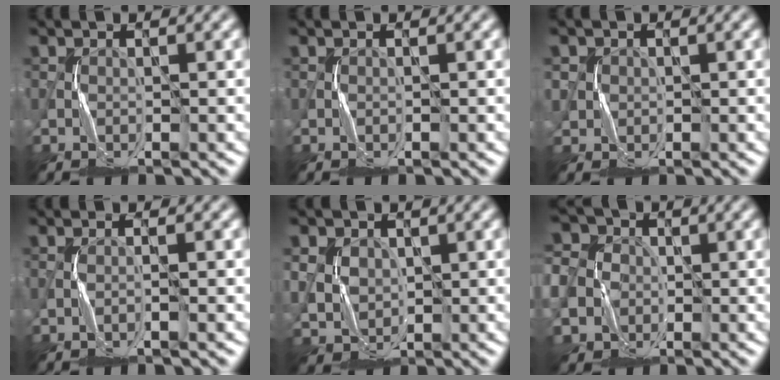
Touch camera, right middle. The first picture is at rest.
{"total": 0.0}
{"total": 3.1, "force": [0.1, 3.0, 0.7], "torque": [-0.007, 0.011, -0.018]}
{"total": 0.9, "force": [-0.3, -0.4, 0.7], "torque": [-0.014, 0.002, -0.009]}
{"total": 5.3, "force": [1.6, 4.4, 2.4], "torque": [-0.056, 0.016, 0.018]}
{"total": 10.5, "force": [-3.5, 9.1, 3.8], "torque": [-0.082, -0.014, -0.096]}